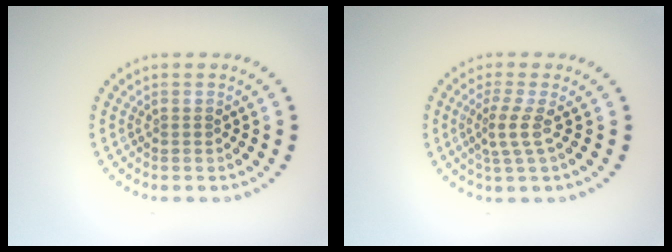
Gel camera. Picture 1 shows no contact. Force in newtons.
{"total": 2.3, "press": 1.5, "slide": 1.8}